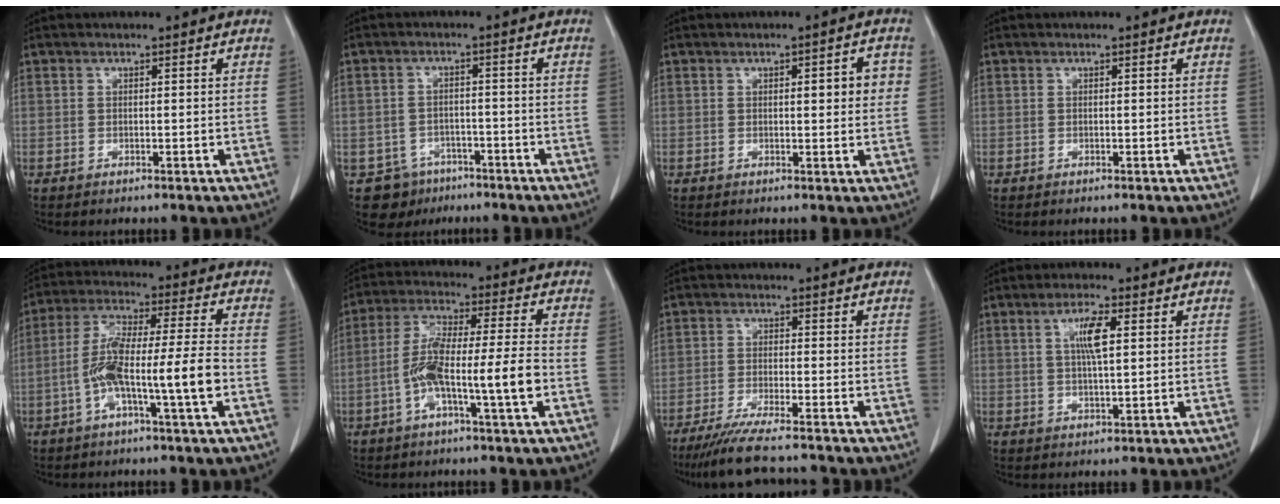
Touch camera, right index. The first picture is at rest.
{"total": 6.5, "force": [-4.0, 5.2, 0.2], "torque": [0.001, 0.011, -0.055]}
{"total": 4.1, "force": [0.8, 1.2, 3.9], "torque": [-0.047, 0.006, 0.008]}
{"total": 0.0}
{"total": 11.7, "force": [-3.4, 0.3, 11.1], "torque": [-0.216, 0.015, -0.064]}
{"total": 11.0, "force": [-3.2, 0.5, 10.5], "torque": [-0.204, 0.014, -0.061]}
{"total": 9.9, "force": [-8.6, 0.3, 4.9], "torque": [-0.076, -0.028, -0.139]}
{"total": 5.0, "force": [1.4, 0.7, 4.7], "torque": [-0.089, 0.001, 0.027]}